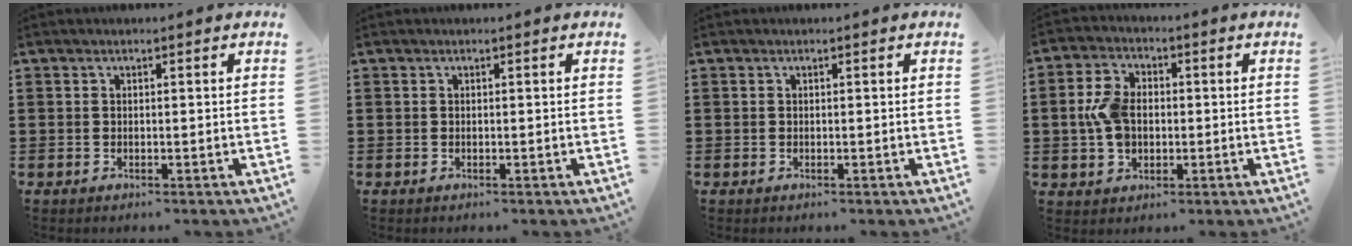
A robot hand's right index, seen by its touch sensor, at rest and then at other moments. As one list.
[{"total": 0.0}, {"total": 0.0}, {"total": 6.5, "force": [-0.2, 4.6, 4.6], "torque": [-0.122, 0.005, -0.013]}]